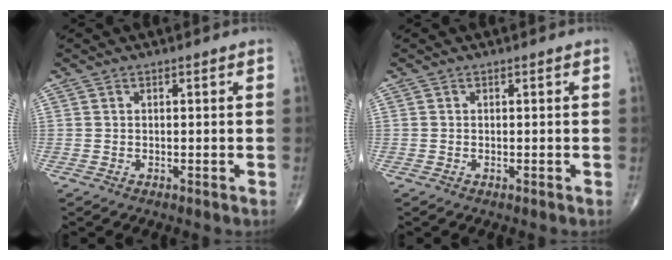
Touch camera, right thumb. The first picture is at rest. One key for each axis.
{"total": 0.0}